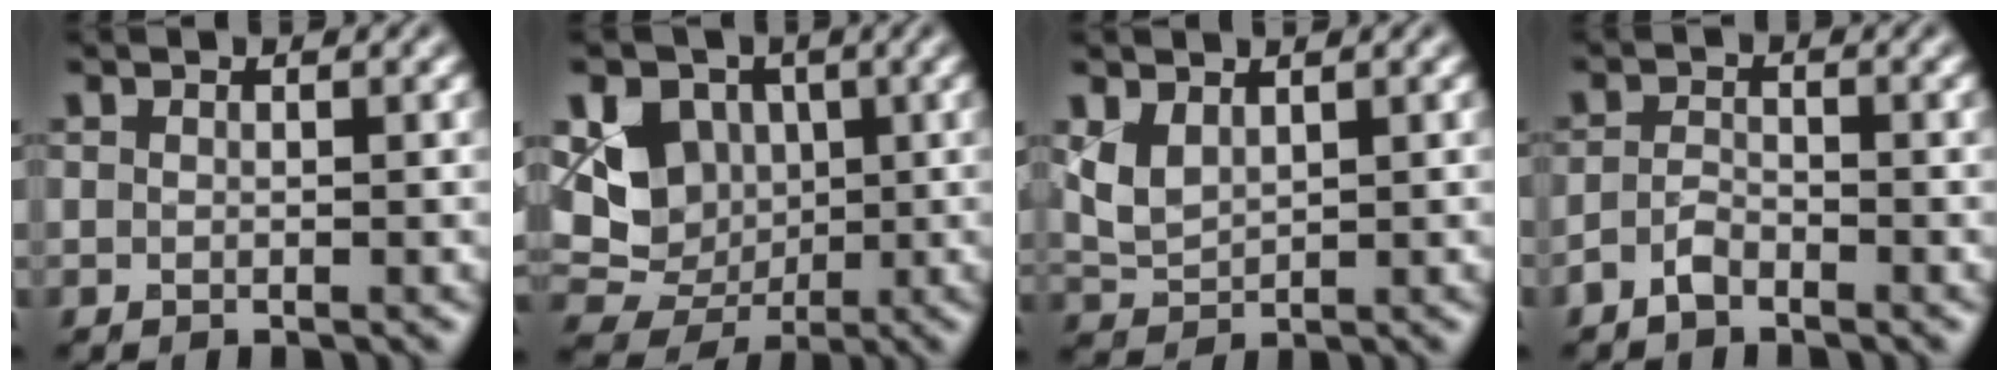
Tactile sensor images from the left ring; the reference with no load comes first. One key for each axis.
{"total": 7.7, "fx": 1.1, "fy": 6.6, "fz": 3.9, "tx": -0.047, "ty": 0.000, "tz": 0.005}
{"total": 2.5, "fx": 1.2, "fy": 1.5, "fz": 1.6, "tx": -0.042, "ty": -0.003, "tz": 0.031}
{"total": 1.6, "fx": -1.3, "fy": 0.6, "fz": 0.8, "tx": -0.018, "ty": 0.004, "tz": -0.029}